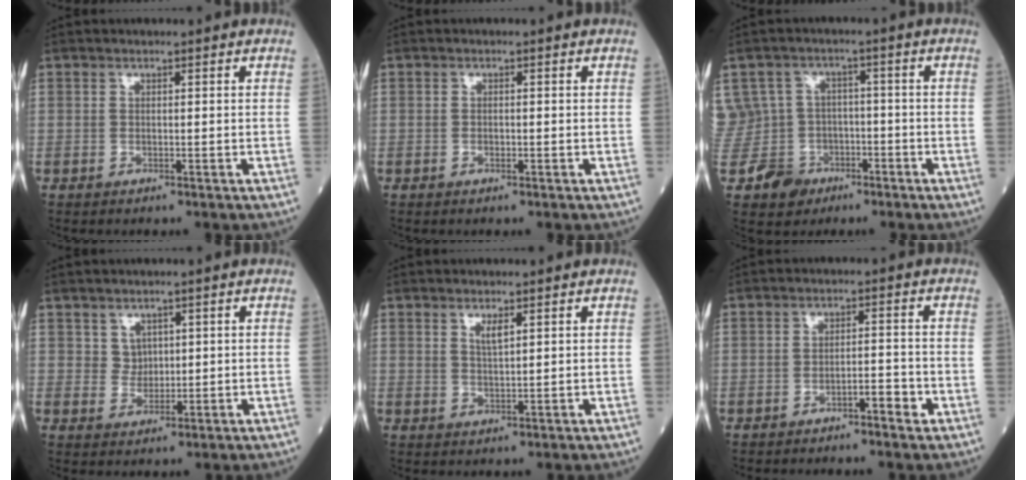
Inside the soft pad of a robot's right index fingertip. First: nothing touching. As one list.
[{"total": 0.7, "force": [-0.3, 0.3, 0.5], "torque": [-0.011, 0.001, -0.006]}, {"total": 8.4, "force": [-3.9, 7.4, 0.6], "torque": [-0.025, 0.022, -0.057]}, {"total": 2.3, "force": [1.0, 2.0, 0.6], "torque": [-0.008, 0.001, 0.018]}, {"total": 2.0, "force": [1.1, 0.2, 1.6], "torque": [-0.033, -0.003, 0.023]}, {"total": 3.1, "force": [-1.9, 0.6, 2.4], "torque": [-0.032, 0.005, -0.031]}]